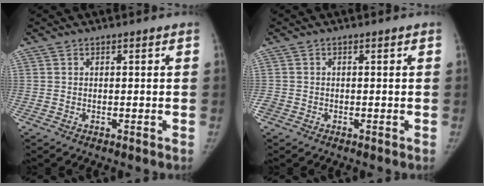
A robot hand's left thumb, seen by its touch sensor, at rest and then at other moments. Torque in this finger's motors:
{"motor_torque": [-0.38, 0.46, 0.39, -0.38, 0.07]}